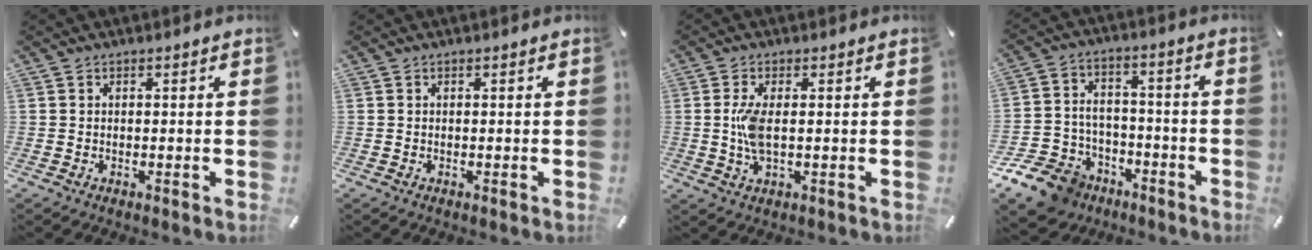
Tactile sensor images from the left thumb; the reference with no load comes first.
{"total": 0.0}
{"total": 5.9, "force": [0.2, 2.0, 5.6], "torque": [-0.132, -0.008, -0.003]}
{"total": 12.6, "force": [-8.6, 8.4, 3.9], "torque": [-0.081, 0.060, -0.155]}